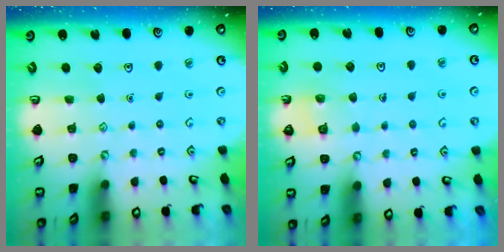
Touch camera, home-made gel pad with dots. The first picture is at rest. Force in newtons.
{"total": 2.5, "press": 2.5, "slide": 0.1}